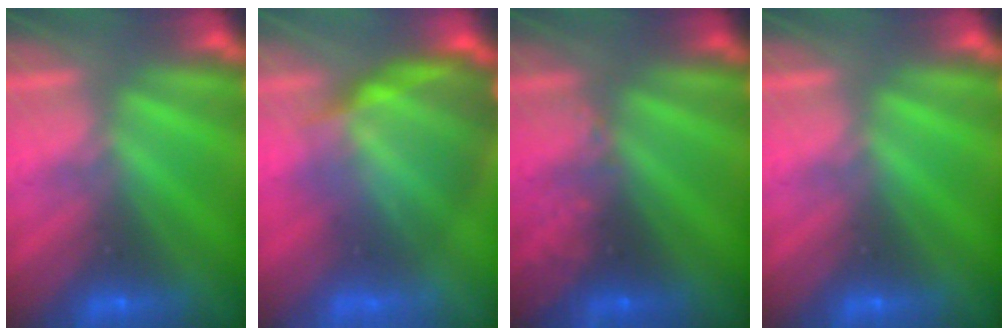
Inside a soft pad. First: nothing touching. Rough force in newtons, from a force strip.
{"total": 5.6}
{"total": 2.9}
{"total": 0.0}